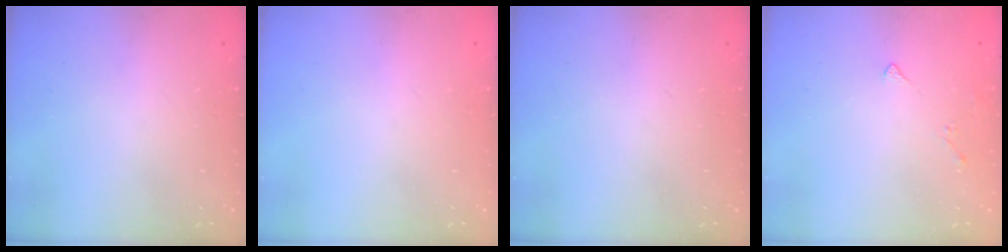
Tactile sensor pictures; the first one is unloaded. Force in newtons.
{"total": 0.0}
{"total": 0.0}
{"total": 3.3, "press": 3.3, "slide": 0.6}